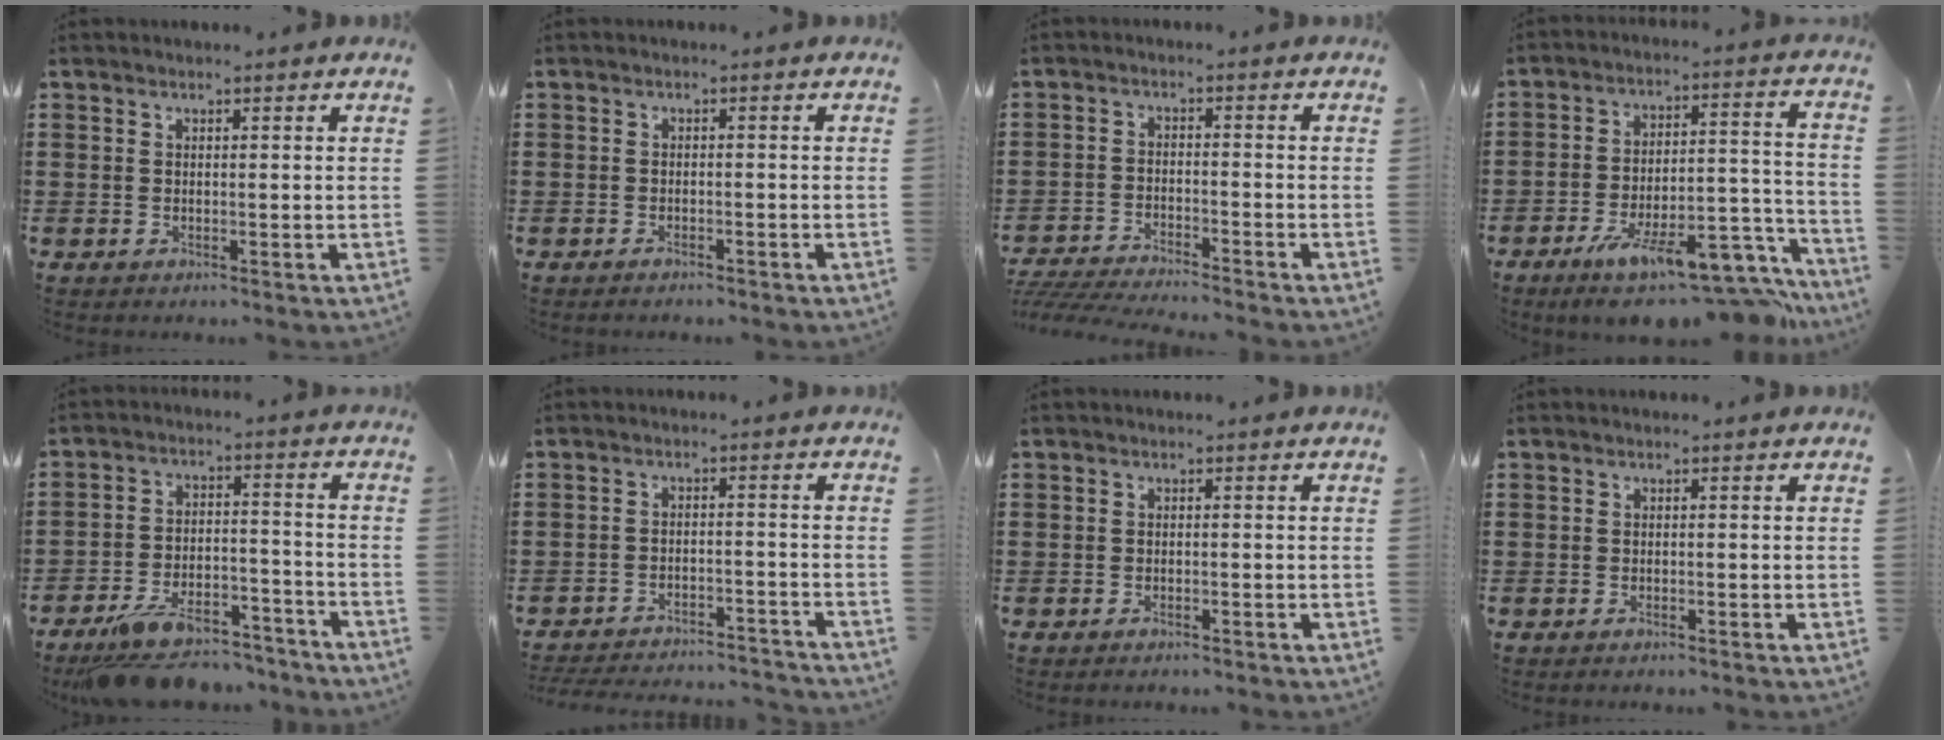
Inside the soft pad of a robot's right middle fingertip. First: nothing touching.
{"total": 1.0, "force": [-0.9, 0.2, 0.4], "torque": [-0.010, -0.004, -0.017]}
{"total": 4.3, "force": [-4.3, -0.2, 0.7], "torque": [-0.028, -0.013, -0.091]}
{"total": 14.2, "force": [-10.7, 3.6, 8.6], "torque": [-0.115, 0.040, -0.184]}
{"total": 9.2, "force": [-8.2, 2.3, 3.5], "torque": [-0.066, 0.021, -0.157]}
{"total": 4.1, "force": [-4.1, 0.1, 0.6], "torque": [-0.020, -0.004, -0.086]}
{"total": 0.8, "force": [-0.7, 0.1, 0.3], "torque": [-0.008, -0.003, -0.013]}
{"total": 0.5, "force": [-0.5, 0.1, 0.2], "torque": [-0.005, -0.002, -0.010]}